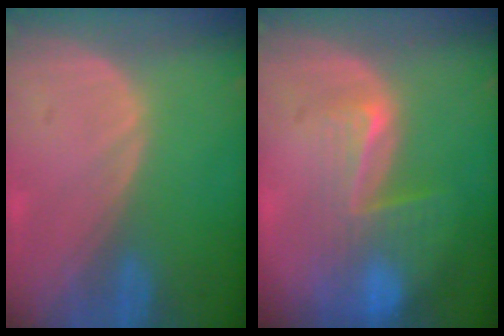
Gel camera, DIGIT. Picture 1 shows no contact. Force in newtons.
{"total": 8.2, "press": 7.1, "slide": 4.1}